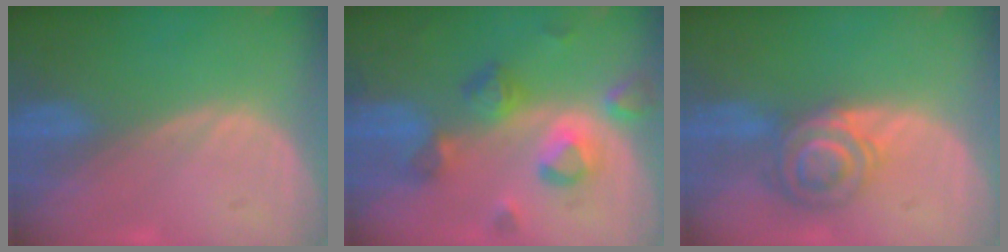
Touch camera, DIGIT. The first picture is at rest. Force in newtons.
{"total": 8.0, "press": 7.7, "slide": 2.4}
{"total": 7.1, "press": 6.0, "slide": 3.8}